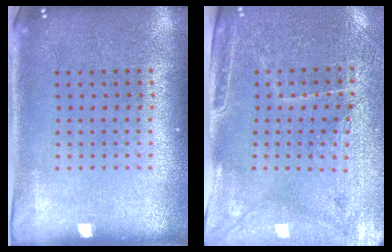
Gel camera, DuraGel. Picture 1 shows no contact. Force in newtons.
{"total": 3.3, "press": 3.1, "slide": 1.0}